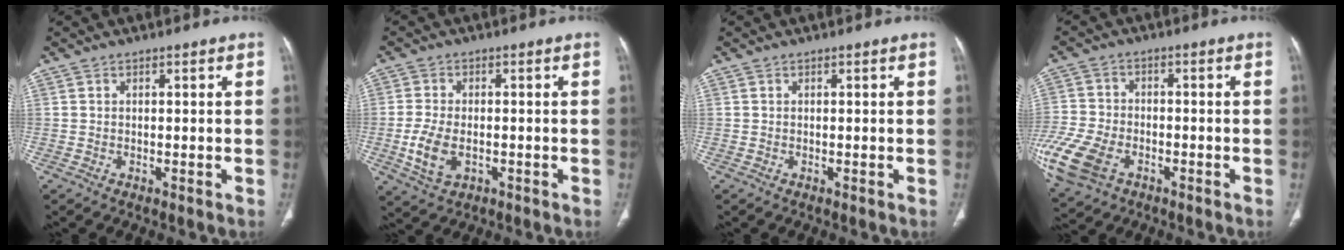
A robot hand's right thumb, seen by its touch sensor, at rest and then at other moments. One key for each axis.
{"total": 6.9, "fx": -1.6, "fy": 4.2, "fz": 5.2, "tx": -0.110, "ty": -0.001, "tz": -0.026}
{"total": 0.0}
{"total": 14.4, "fx": -6.4, "fy": 9.2, "fz": 9.1, "tx": -0.228, "ty": -0.001, "tz": -0.117}